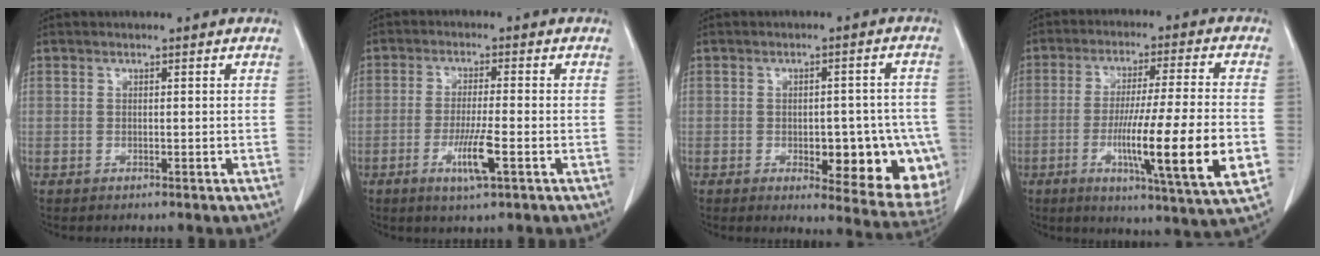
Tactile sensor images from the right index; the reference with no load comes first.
{"total": 6.0, "force": [-2.3, 0.0, 5.5], "torque": [-0.106, -0.013, -0.042]}
{"total": 14.8, "force": [-4.3, 5.2, 13.2], "torque": [-0.096, 0.012, -0.038]}
{"total": 17.6, "force": [-4.3, -0.3, 17.1], "torque": [-0.261, -0.023, -0.069]}